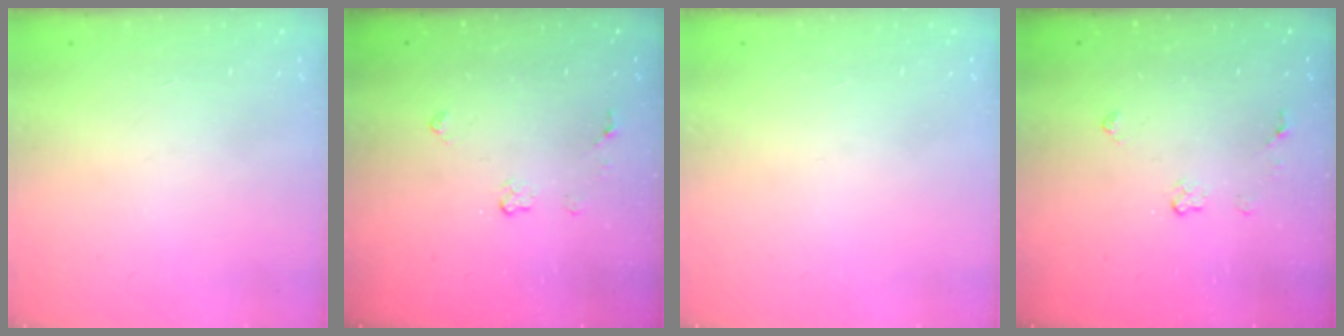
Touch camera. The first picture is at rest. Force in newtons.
{"total": 3.7, "press": 3.7, "slide": 0.6}
{"total": 0.0}
{"total": 3.7, "press": 3.7, "slide": 0.6}